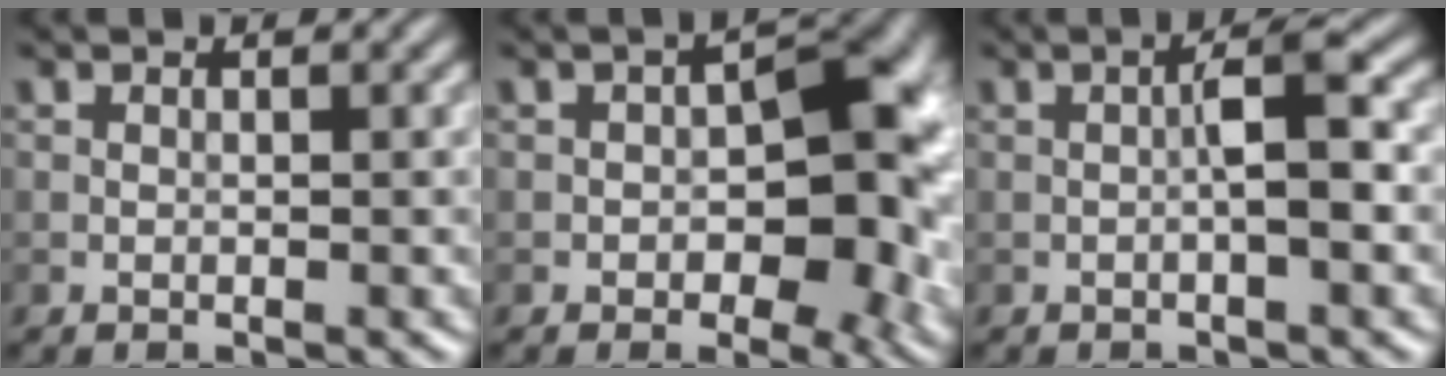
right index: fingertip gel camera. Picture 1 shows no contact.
{"total": 9.4, "force": [-1.1, 5.2, 7.7], "torque": [-0.081, 0.014, -0.023]}
{"total": 3.2, "force": [-0.4, 0.5, 3.1], "torque": [-0.055, 0.010, -0.007]}